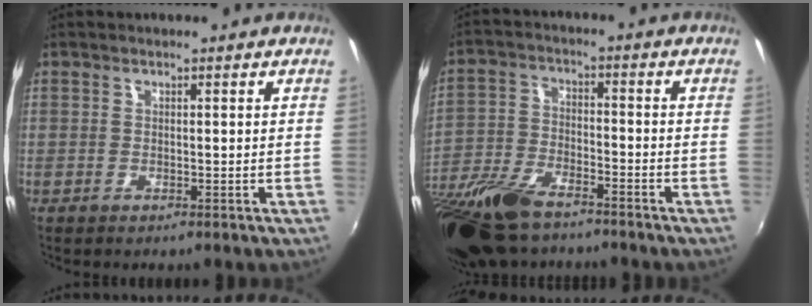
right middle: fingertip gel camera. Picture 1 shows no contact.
{"total": 18.0, "force": [-13.7, 6.5, 9.7], "torque": [-0.229, -0.036, -0.259]}